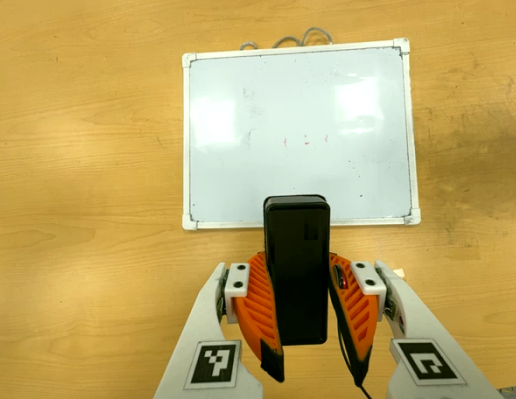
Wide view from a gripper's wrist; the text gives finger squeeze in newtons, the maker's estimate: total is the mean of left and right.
{"total": 8.1, "left": 7.0, "right": 9.2}